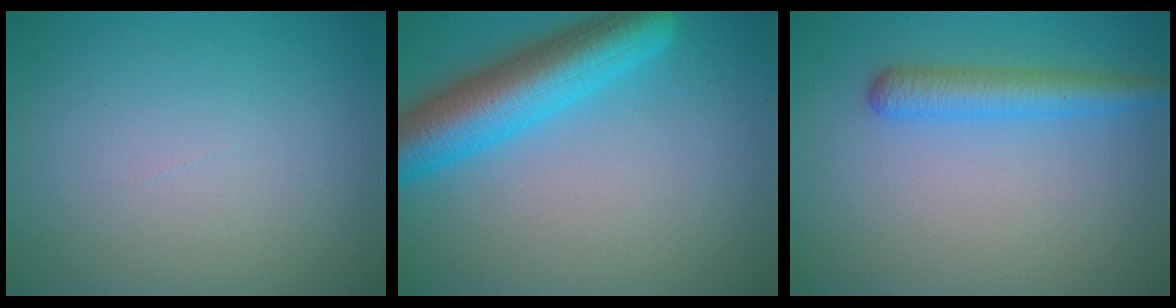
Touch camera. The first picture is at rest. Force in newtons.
{"total": 7.6, "press": 7.6, "slide": 0.3}
{"total": 3.2, "press": 3.2, "slide": 0.1}